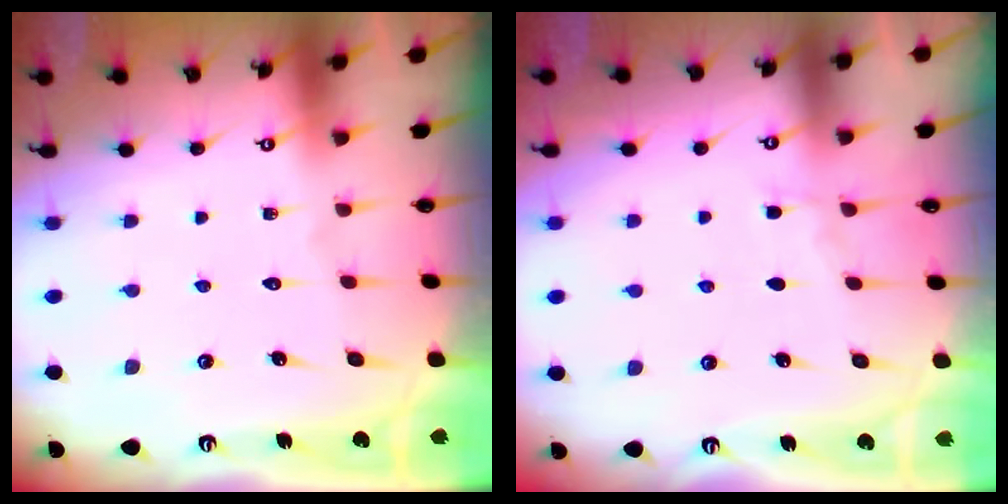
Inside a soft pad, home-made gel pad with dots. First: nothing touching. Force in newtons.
{"total": 3.2, "press": 3.2, "slide": 0.5}